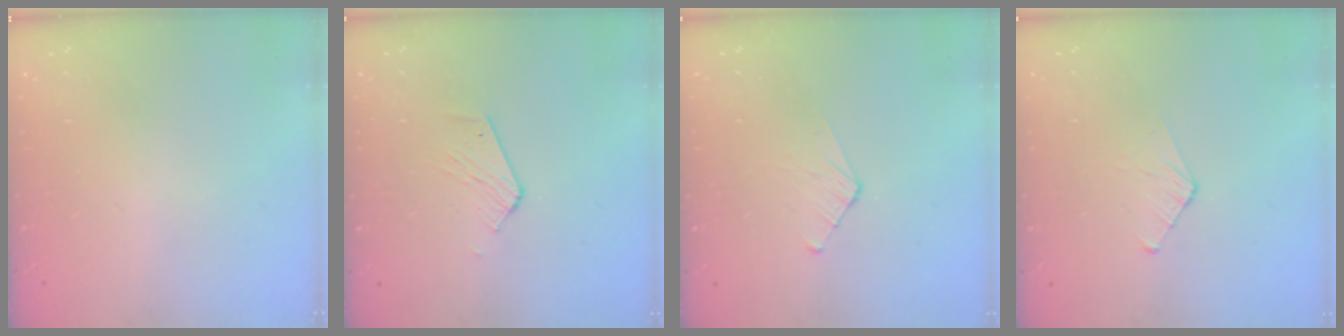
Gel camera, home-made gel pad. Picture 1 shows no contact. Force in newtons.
{"total": 3.7, "press": 3.7, "slide": 0.2}
{"total": 2.8, "press": 2.7, "slide": 0.3}
{"total": 3.2, "press": 3.2, "slide": 0.2}